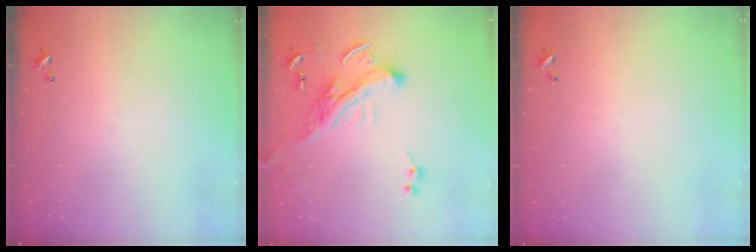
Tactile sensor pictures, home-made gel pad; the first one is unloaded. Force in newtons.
{"total": 3.9, "press": 3.7, "slide": 1.3}
{"total": 2.4, "press": 2.4, "slide": 0.3}